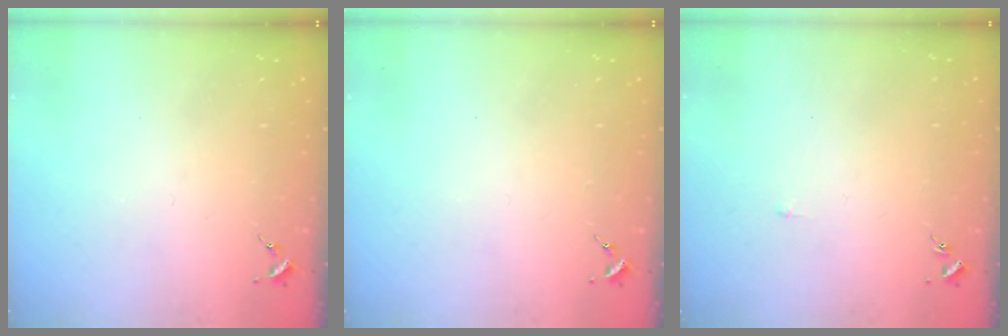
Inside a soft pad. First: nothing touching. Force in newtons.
{"total": 0.0}
{"total": 2.6, "press": 2.6, "slide": 0.3}